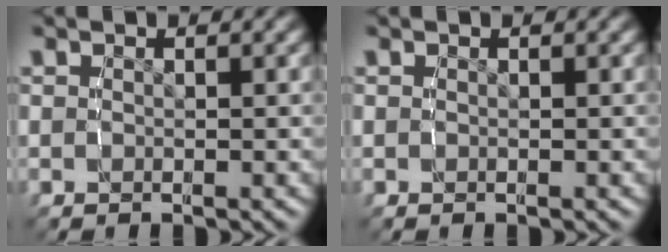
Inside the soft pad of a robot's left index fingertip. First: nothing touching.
{"total": 0.0}